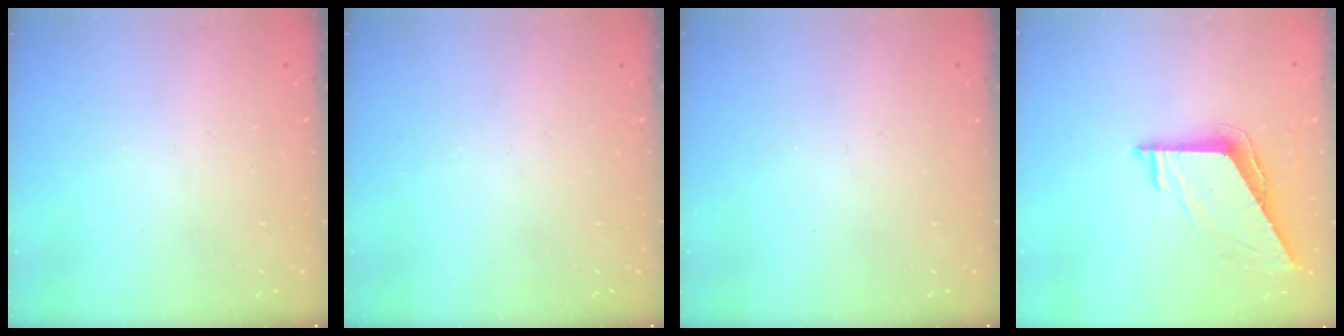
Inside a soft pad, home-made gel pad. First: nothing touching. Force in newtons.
{"total": 0.0}
{"total": 0.0}
{"total": 7.6, "press": 7.6, "slide": 0.7}